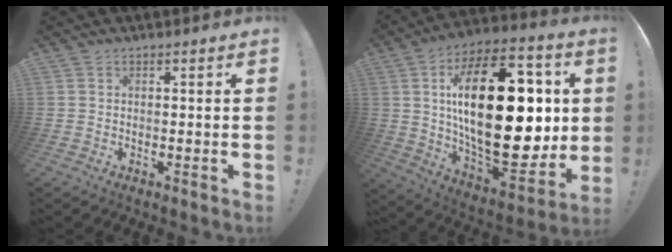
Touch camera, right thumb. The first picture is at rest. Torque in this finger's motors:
{"motor_torque": [0.69, 4.32, 2.22, -0.55, 1.05]}